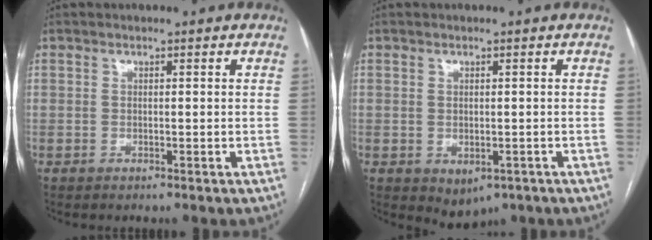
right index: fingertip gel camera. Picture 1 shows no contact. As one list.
[{"total": 3.8, "force": [-1.6, 2.6, 2.3], "torque": [-0.027, -0.003, -0.008]}]